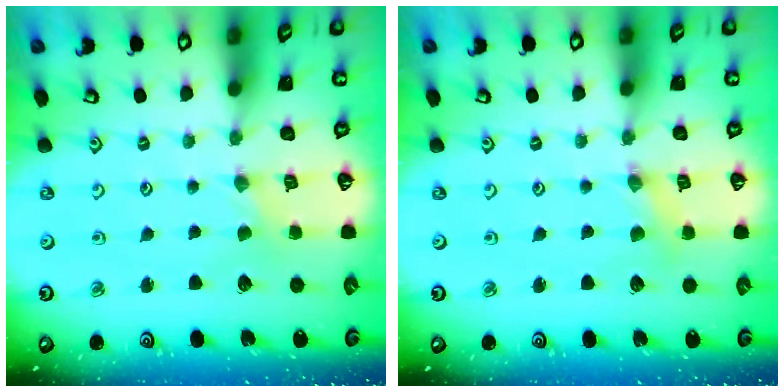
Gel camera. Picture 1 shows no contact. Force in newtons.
{"total": 1.6, "press": 1.6, "slide": 0.2}